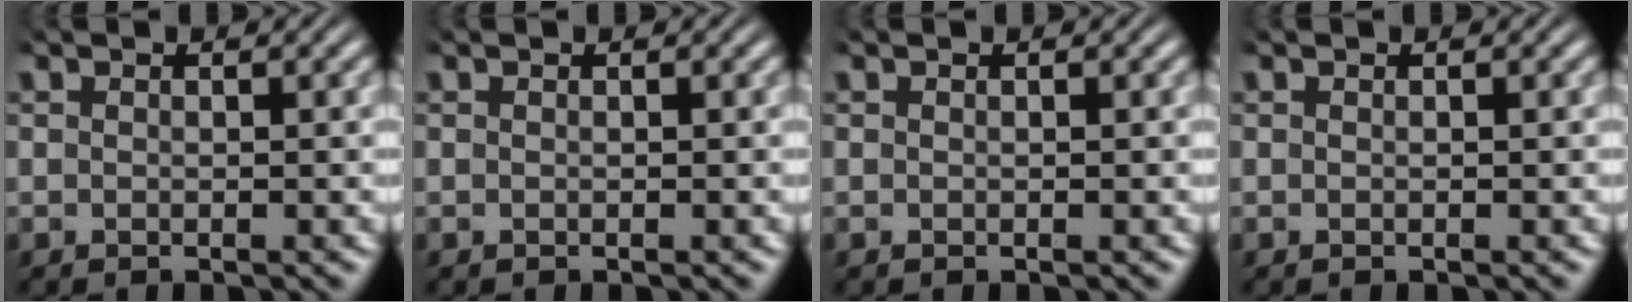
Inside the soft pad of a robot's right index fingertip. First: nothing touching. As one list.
[{"total": 0.0}, {"total": 0.0}, {"total": 0.0}]